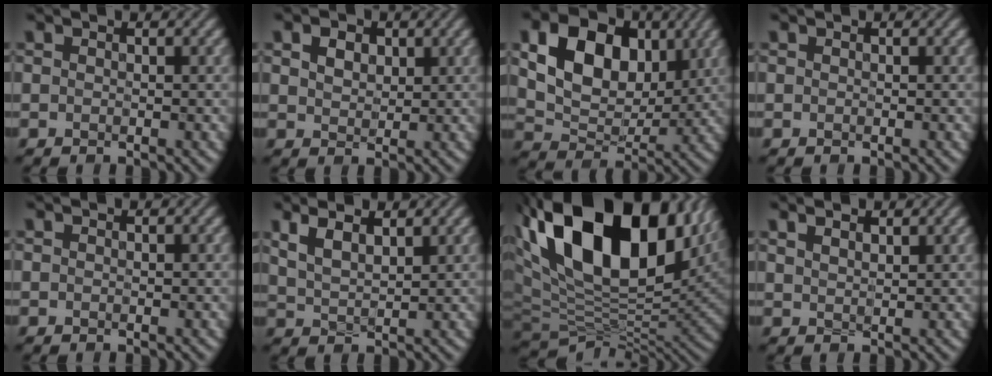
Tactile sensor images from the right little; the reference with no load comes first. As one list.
[{"total": 1.9, "force": [0.5, 1.4, 1.1], "torque": [-0.029, 0.000, 0.012]}, {"total": 9.3, "force": [2.5, 6.4, 6.2], "torque": [-0.129, -0.006, 0.043]}, {"total": 0.0}, {"total": 0.0}, {"total": 3.5, "force": [2.0, 1.4, 2.5], "torque": [-0.058, 0.007, 0.037]}, {"total": 17.8, "force": [6.5, 10.5, 12.9], "torque": [-0.230, 0.020, 0.118]}, {"total": 2.8, "force": [1.9, 1.1, 1.6], "torque": [-0.025, 0.018, 0.014]}]